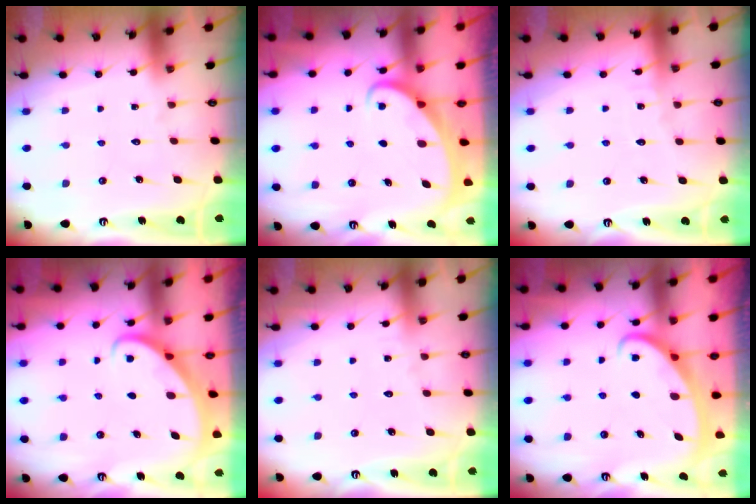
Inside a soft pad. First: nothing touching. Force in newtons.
{"total": 2.1, "press": 2.1, "slide": 0.0}
{"total": 2.4, "press": 2.4, "slide": 0.3}
{"total": 2.9, "press": 2.9, "slide": 0.2}
{"total": 2.5, "press": 2.5, "slide": 0.4}
{"total": 2.7, "press": 2.7, "slide": 0.4}